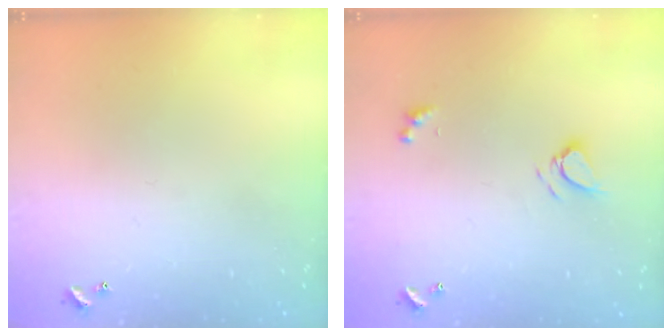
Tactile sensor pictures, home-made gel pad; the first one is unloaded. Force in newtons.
{"total": 4.6, "press": 4.6, "slide": 0.6}